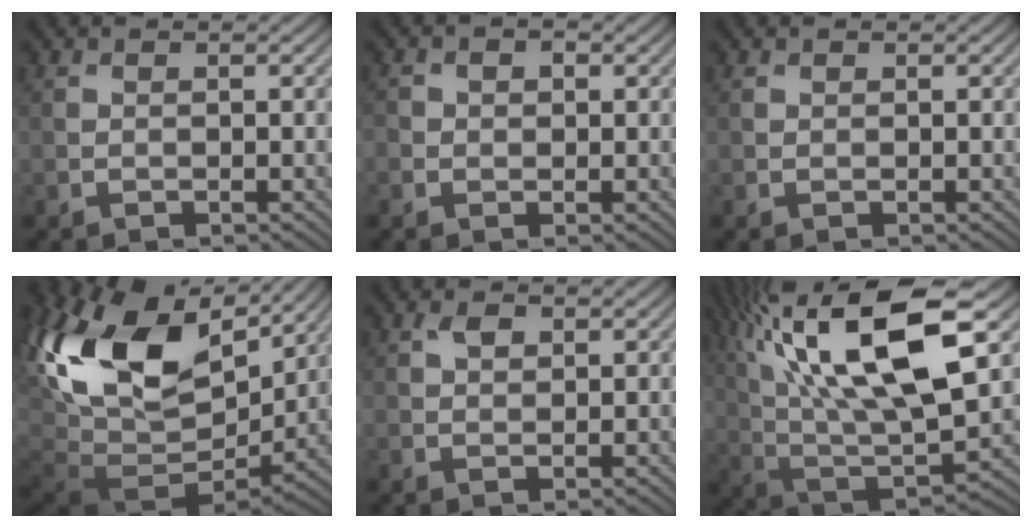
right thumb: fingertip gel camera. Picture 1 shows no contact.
{"total": 2.1, "force": [0.2, 1.8, 1.0], "torque": [-0.025, 0.003, 0.000]}
{"total": 0.0}
{"total": 20.1, "force": [6.6, 12.2, 14.5], "torque": [-0.298, 0.012, 0.139]}
{"total": 1.8, "force": [0.9, 1.1, 1.1], "torque": [-0.022, 0.005, 0.014]}
{"total": 19.6, "force": [8.2, 7.5, 16.2], "torque": [-0.333, 0.027, 0.147]}